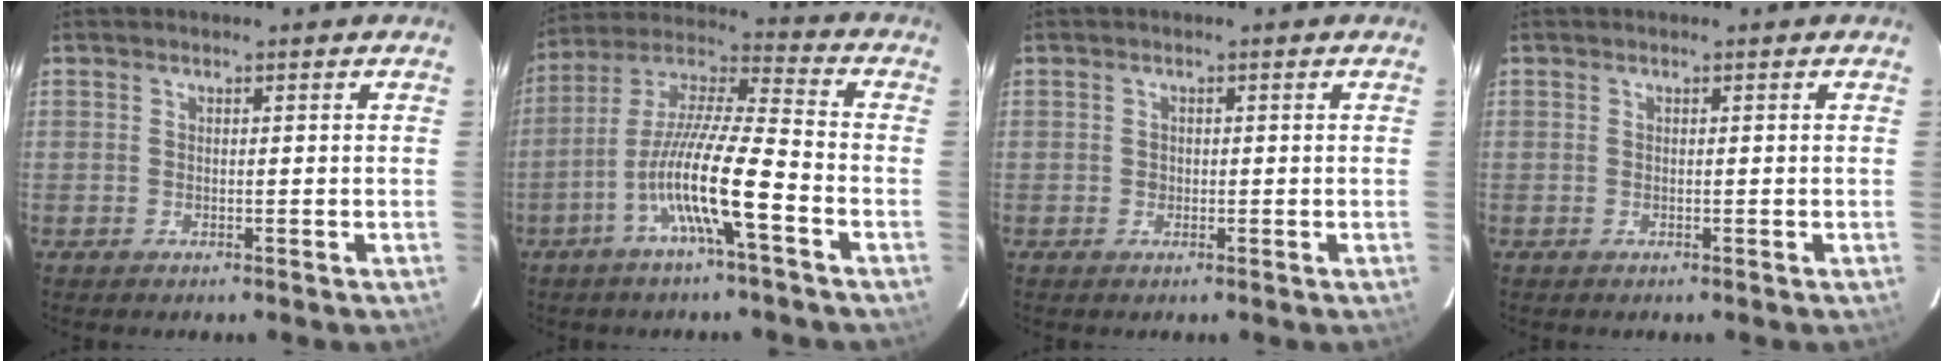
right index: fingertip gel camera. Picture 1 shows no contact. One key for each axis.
{"total": 13.8, "fx": -5.4, "fy": 0.6, "fz": 12.7, "tx": -0.250, "ty": 0.006, "tz": -0.106}
{"total": 0.8, "fx": -0.1, "fy": 0.7, "fz": 0.3, "tx": -0.007, "ty": 0.002, "tz": -0.002}
{"total": 0.0}